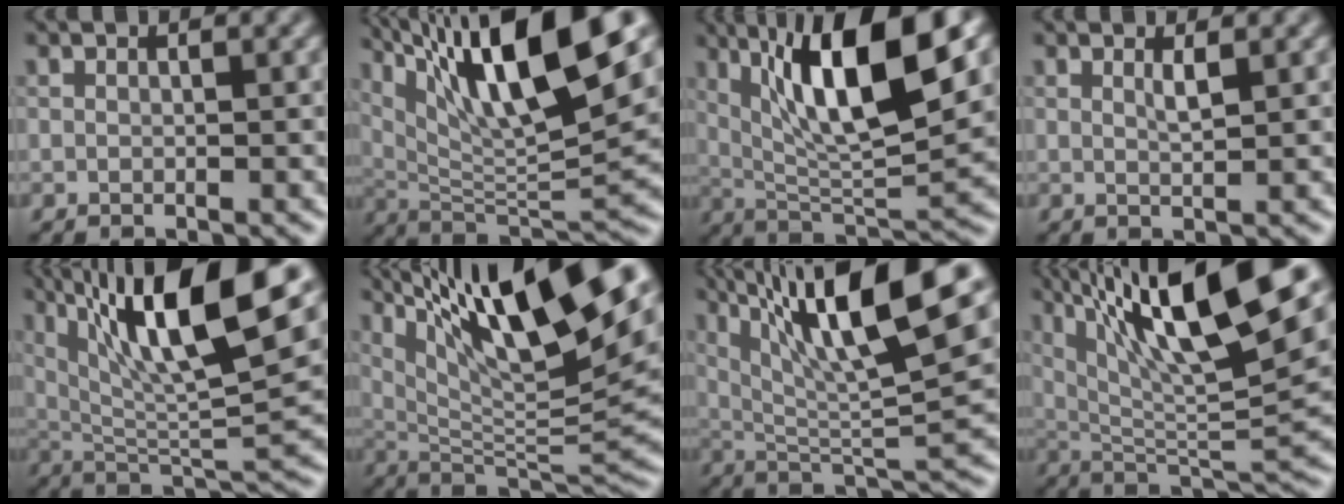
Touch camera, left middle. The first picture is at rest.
{"total": 14.8, "force": [7.5, 3.1, 12.4], "torque": [-0.210, 0.014, 0.135]}
{"total": 11.6, "force": [4.2, 2.7, 10.5], "torque": [-0.169, 0.001, 0.078]}
{"total": 1.1, "force": [0.6, 0.1, 0.9], "torque": [-0.015, -0.001, 0.008]}
{"total": 13.6, "force": [6.2, 2.9, 11.8], "torque": [-0.205, 0.010, 0.113]}
{"total": 16.0, "force": [8.0, 3.7, 13.4], "torque": [-0.222, 0.009, 0.148]}
{"total": 13.3, "force": [6.2, 2.6, 11.5], "torque": [-0.196, 0.015, 0.112]}
{"total": 14.3, "force": [7.0, 3.1, 12.1], "torque": [-0.204, 0.012, 0.126]}